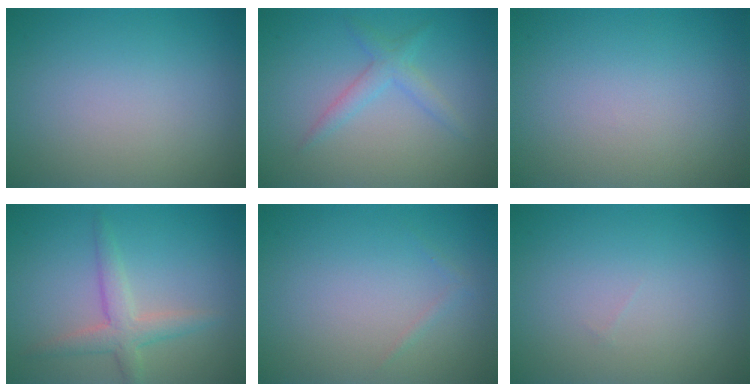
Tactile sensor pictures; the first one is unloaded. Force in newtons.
{"total": 1.9, "press": 1.9, "slide": 0.0}
{"total": 0.0}
{"total": 2.9, "press": 2.9, "slide": 0.2}
{"total": 0.5, "press": 0.5, "slide": 0.0}
{"total": 0.0}